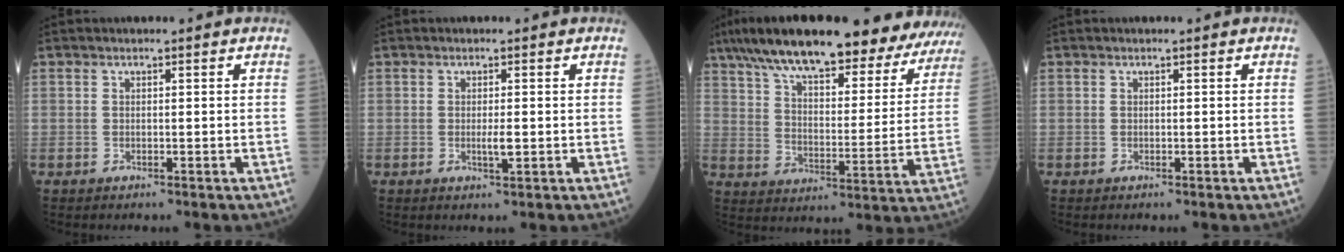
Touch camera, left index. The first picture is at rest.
{"total": 1.7, "force": [-0.1, 0.3, 1.7], "torque": [-0.032, -0.002, 0.000]}
{"total": 30.5, "force": [25.9, 6.9, 14.6], "torque": [-0.236, -0.010, 0.337]}
{"total": 0.0}